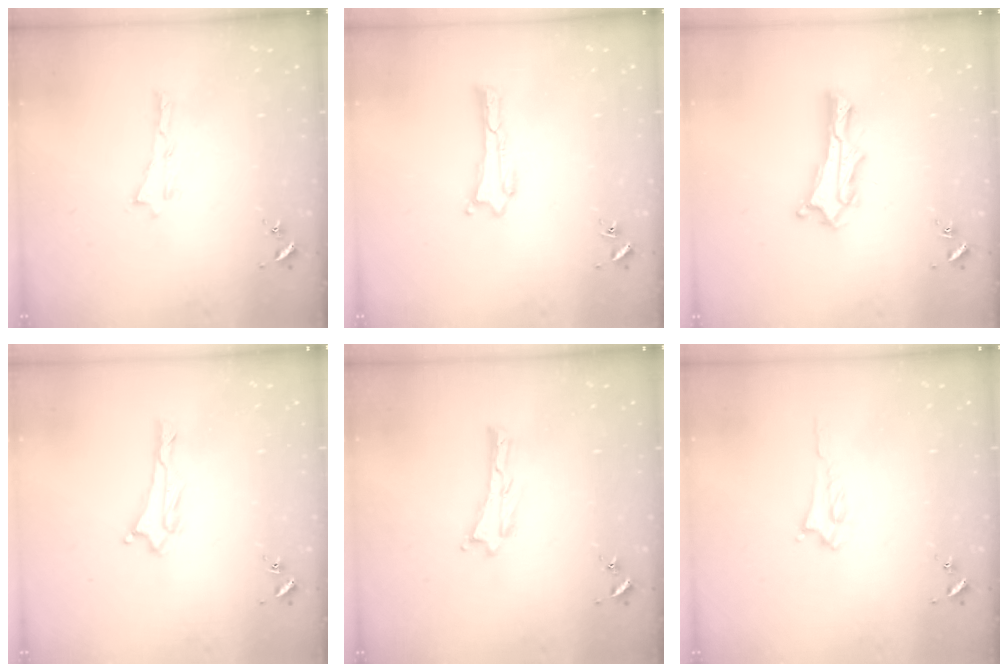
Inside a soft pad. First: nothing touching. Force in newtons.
{"total": 0.0}
{"total": 5.2, "press": 5.2, "slide": 0.6}
{"total": 1.4, "press": 1.4, "slide": 0.2}
{"total": 0.0}
{"total": 2.2, "press": 2.2, "slide": 0.3}